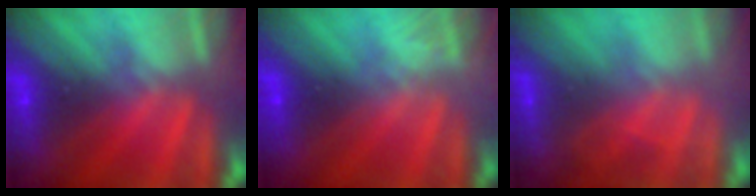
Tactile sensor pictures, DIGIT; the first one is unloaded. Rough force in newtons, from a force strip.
{"total": 1.6}
{"total": 2.6}